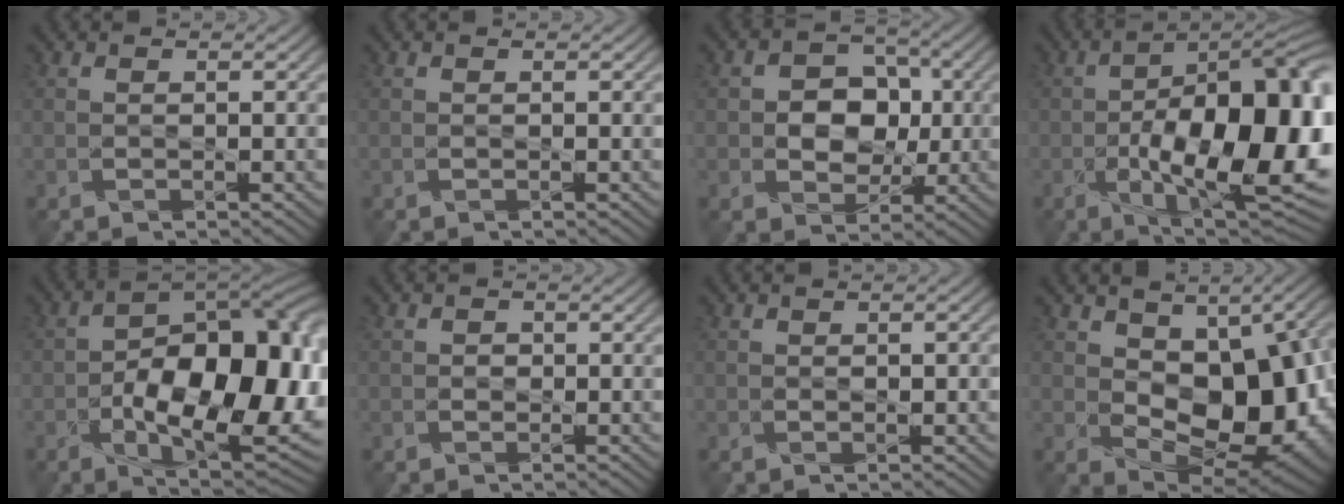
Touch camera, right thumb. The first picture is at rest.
{"total": 0.0}
{"total": 7.0, "force": [0.0, 5.6, 4.1], "torque": [-0.069, 0.004, -0.014]}
{"total": 19.7, "force": [-3.9, 8.9, 17.2], "torque": [-0.247, -0.025, -0.050]}
{"total": 18.0, "force": [-3.7, 9.5, 14.9], "torque": [-0.201, -0.013, -0.051]}
{"total": 0.9, "force": [-0.1, 0.9, 0.3], "torque": [-0.003, -0.006, -0.004]}
{"total": 1.4, "force": [-0.1, 0.7, 1.2], "torque": [-0.018, -0.003, 0.002]}
{"total": 14.2, "force": [0.2, 8.7, 11.2], "torque": [-0.168, -0.020, 0.010]}